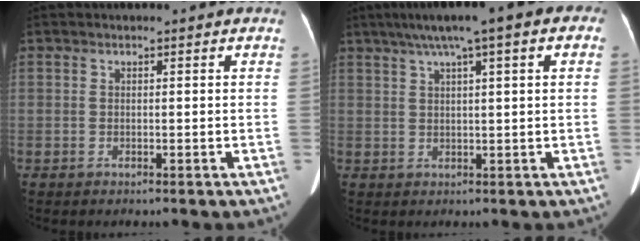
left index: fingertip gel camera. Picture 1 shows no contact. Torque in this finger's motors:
{"motor_torque": [1.02, -1.12, 0.19, 0.15]}